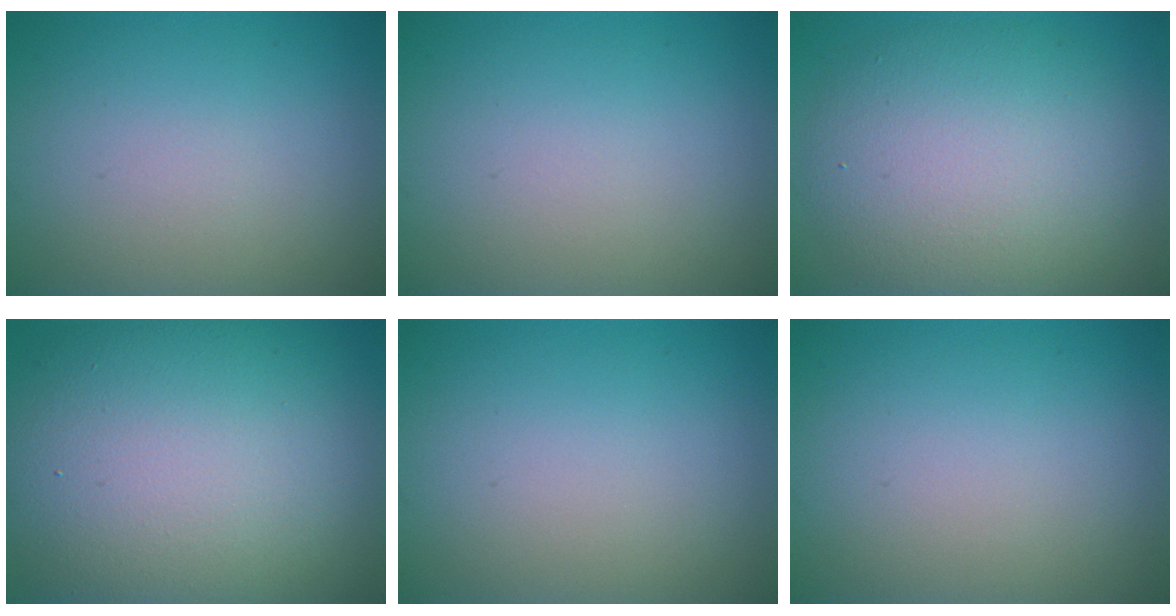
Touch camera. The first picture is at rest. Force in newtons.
{"total": 0.0}
{"total": 8.7, "press": 8.7, "slide": 0.4}
{"total": 15.3, "press": 15.3, "slide": 0.8}
{"total": 0.0}
{"total": 0.0}